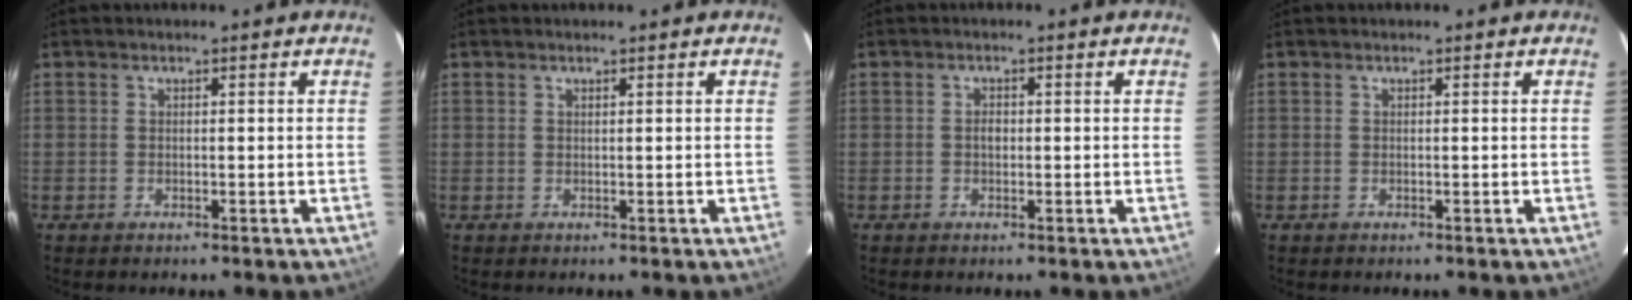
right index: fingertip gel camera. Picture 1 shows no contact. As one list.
[{"total": 0.0}, {"total": 1.3, "force": [-0.1, 1.0, 0.9], "torque": [-0.014, 0.004, -0.003]}, {"total": 0.0}]